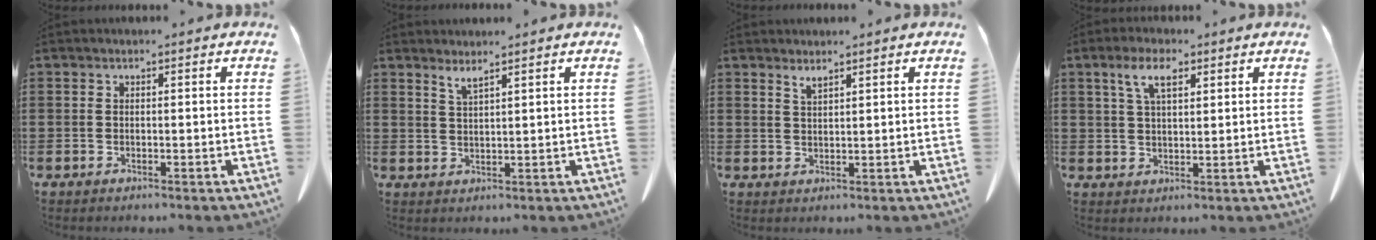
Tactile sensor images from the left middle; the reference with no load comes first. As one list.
[{"total": 2.2, "force": [1.9, -0.2, 1.0], "torque": [-0.023, -0.003, 0.037]}, {"total": 1.9, "force": [1.7, 0.1, 0.9], "torque": [-0.021, -0.003, 0.033]}, {"total": 5.6, "force": [3.1, 2.2, 4.1], "torque": [-0.084, 0.004, 0.053]}]